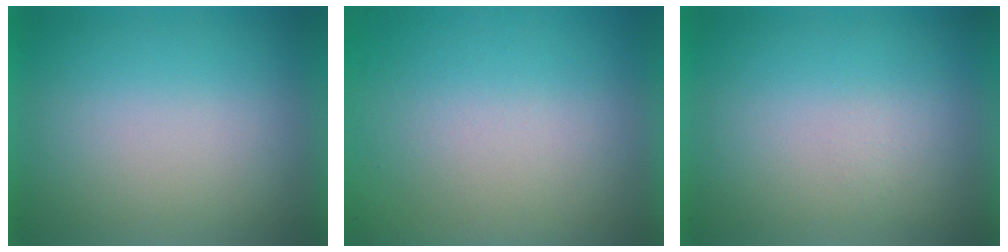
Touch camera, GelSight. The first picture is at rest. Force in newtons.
{"total": 5.4}
{"total": 1.3}